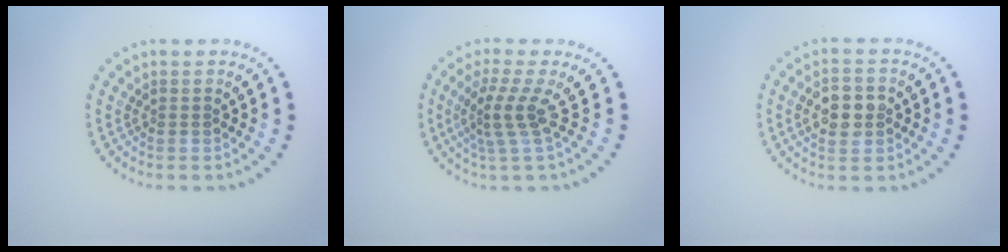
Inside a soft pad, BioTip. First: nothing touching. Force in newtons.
{"total": 2.8, "press": 2.0, "slide": 2.0}
{"total": 3.6, "press": 3.5, "slide": 0.2}